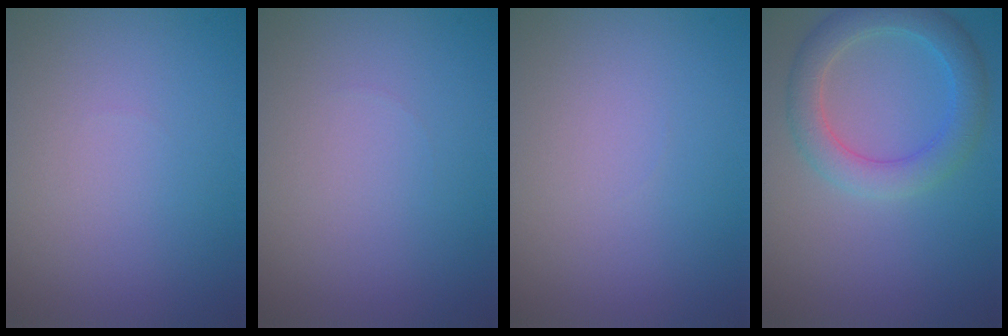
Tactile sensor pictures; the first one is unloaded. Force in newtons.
{"total": 0.0}
{"total": 0.0}
{"total": 4.1, "press": 4.1, "slide": 0.1}